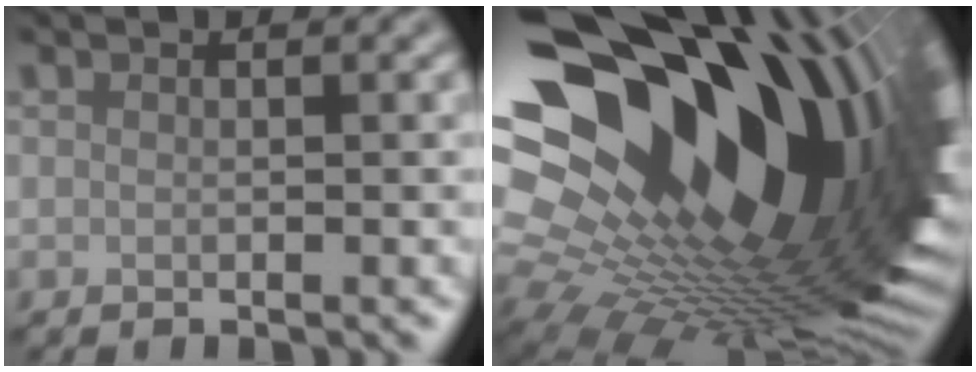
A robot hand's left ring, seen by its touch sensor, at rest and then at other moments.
{"total": 21.6, "force": [4.3, 12.4, 17.2], "torque": [-0.276, -0.051, 0.107]}